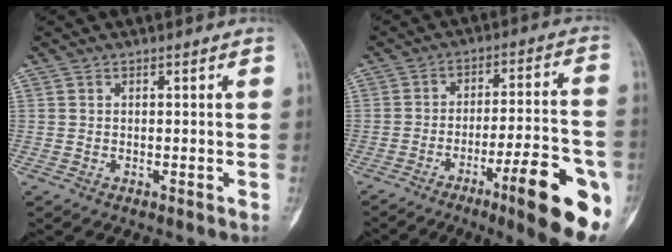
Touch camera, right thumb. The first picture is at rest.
{"total": 17.8, "force": [-8.0, 3.4, 15.5], "torque": [-0.181, 0.032, -0.111]}